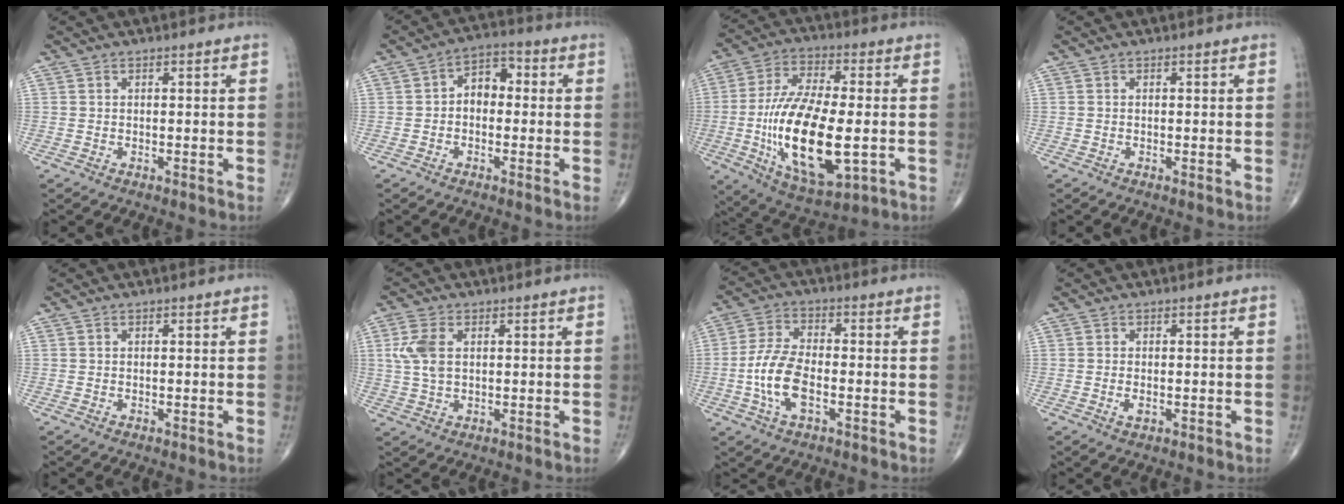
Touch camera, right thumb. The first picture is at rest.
{"total": 5.9, "force": [-0.1, 4.1, 4.3], "torque": [-0.041, 0.025, -0.016]}
{"total": 21.6, "force": [-3.5, 9.0, 19.3], "torque": [-0.373, -0.003, -0.046]}
{"total": 0.0}
{"total": 0.0}
{"total": 6.1, "force": [1.3, 3.6, 4.7], "torque": [-0.110, 0.004, 0.027]}
{"total": 9.6, "force": [-2.3, 4.6, 8.1], "torque": [-0.171, 0.015, -0.048]}
{"total": 1.7, "force": [-0.4, 0.9, 1.4], "torque": [-0.027, -0.003, -0.007]}